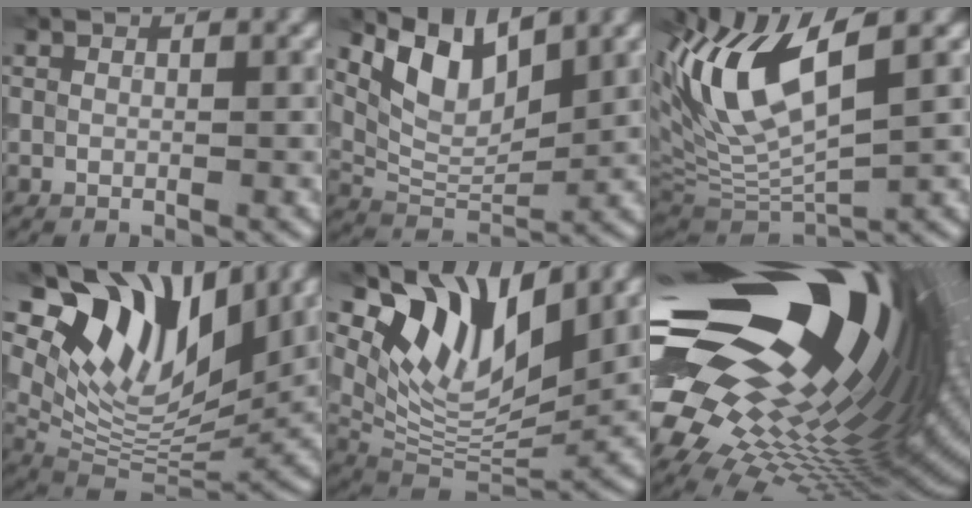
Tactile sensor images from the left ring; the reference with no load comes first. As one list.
[{"total": 6.7, "force": [3.8, 2.9, 4.6], "torque": [-0.085, -0.003, 0.071]}, {"total": 10.5, "force": [3.4, 3.7, 9.2], "torque": [-0.195, 0.005, 0.065]}, {"total": 12.8, "force": [7.8, 6.1, 8.1], "torque": [-0.145, 0.012, 0.144]}, {"total": 10.3, "force": [6.2, 4.6, 6.7], "torque": [-0.119, -0.006, 0.119]}, {"total": 21.5, "force": [4.6, 10.7, 18.0], "torque": [-0.296, -0.027, 0.075]}]